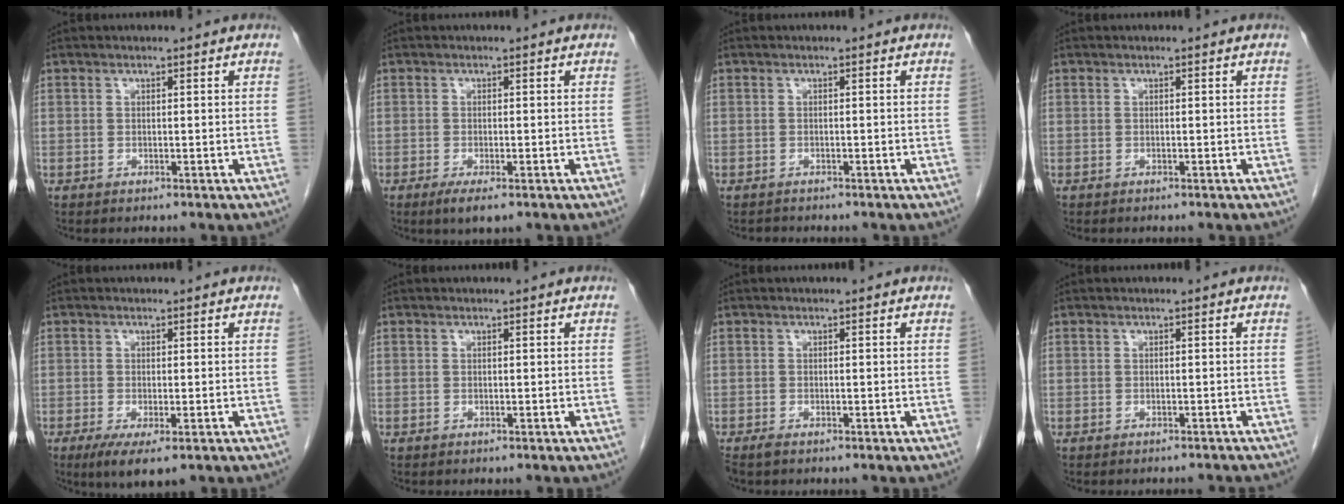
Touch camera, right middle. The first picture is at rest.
{"total": 2.8, "force": [-1.7, 0.6, 2.2], "torque": [-0.035, -0.008, -0.027]}
{"total": 0.7, "force": [-0.7, 0.2, -0.2], "torque": [-0.005, -0.002, -0.012]}
{"total": 0.0}
{"total": 5.0, "force": [-2.7, 1.1, 4.1], "torque": [-0.064, -0.016, -0.041]}
{"total": 0.0}
{"total": 1.5, "force": [-1.2, 0.4, 0.8], "torque": [-0.019, -0.005, -0.019]}
{"total": 4.4, "force": [-4.2, 0.7, 1.0], "torque": [-0.017, -0.014, -0.046]}